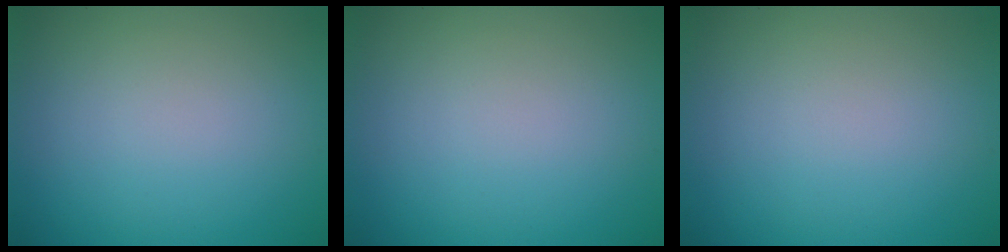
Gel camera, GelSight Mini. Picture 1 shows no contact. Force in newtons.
{"total": 0.0}
{"total": 0.0}